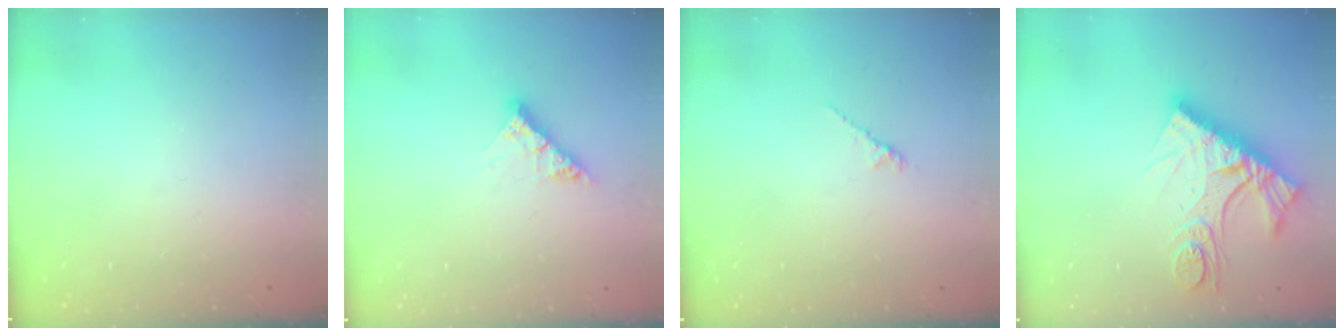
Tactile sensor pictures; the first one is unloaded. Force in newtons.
{"total": 7.6, "press": 7.6, "slide": 0.7}
{"total": 2.0, "press": 2.0, "slide": 0.6}
{"total": 14.2, "press": 14.1, "slide": 1.5}